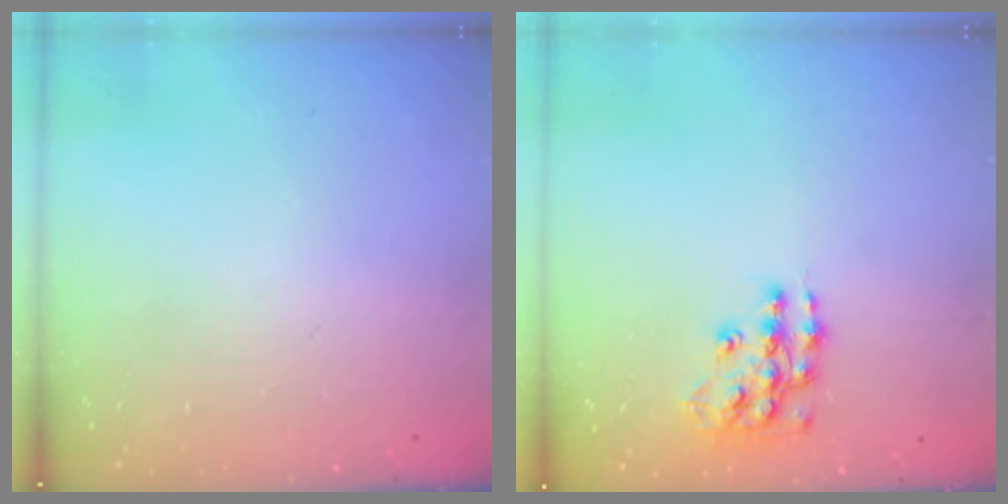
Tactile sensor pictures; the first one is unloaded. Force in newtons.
{"total": 11.7, "press": 11.6, "slide": 0.8}